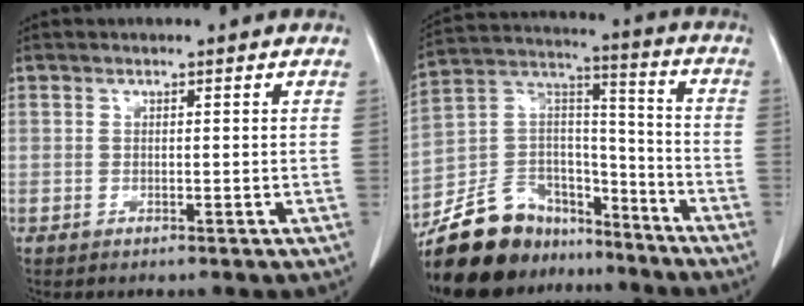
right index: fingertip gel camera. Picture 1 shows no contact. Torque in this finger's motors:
{"motor_torque": [-0.98, -0.51, -1.05, -0.21]}